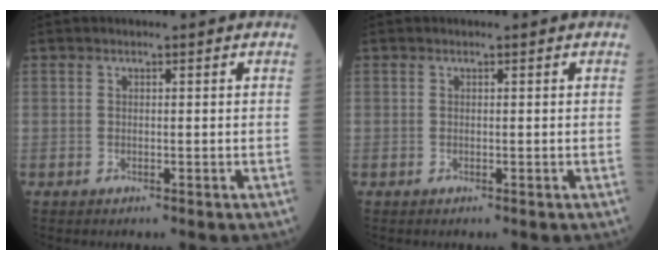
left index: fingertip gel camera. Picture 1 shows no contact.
{"total": 0.0}